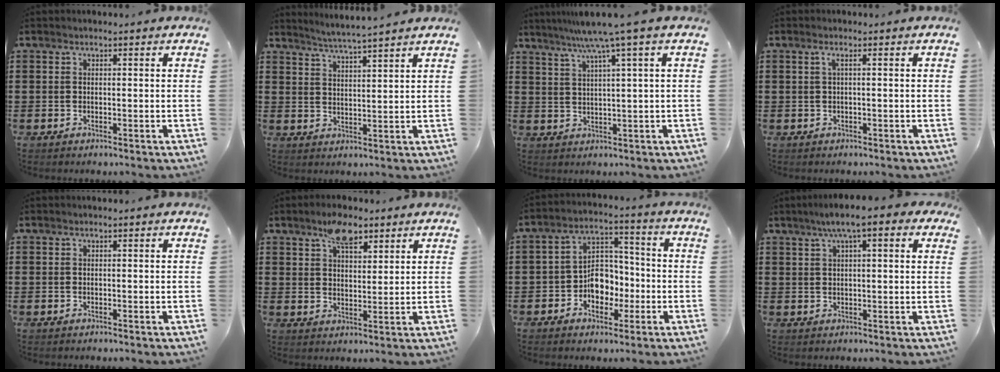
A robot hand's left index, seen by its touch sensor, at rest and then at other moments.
{"total": 3.7, "force": [3.5, -0.9, 0.7], "torque": [-0.025, -0.018, 0.061]}
{"total": 6.4, "force": [3.8, -1.0, 5.1], "torque": [-0.107, -0.010, 0.061]}
{"total": 1.1, "force": [0.0, 0.0, 1.1], "torque": [-0.021, -0.001, 0.000]}
{"total": 0.0}
{"total": 6.6, "force": [4.3, 3.1, 4.0], "torque": [-0.065, 0.002, 0.075]}
{"total": 6.6, "force": [-2.0, 5.3, 3.4], "torque": [-0.061, 0.016, -0.037]}
{"total": 6.2, "force": [3.4, 0.9, 5.0], "torque": [-0.096, 0.007, 0.056]}